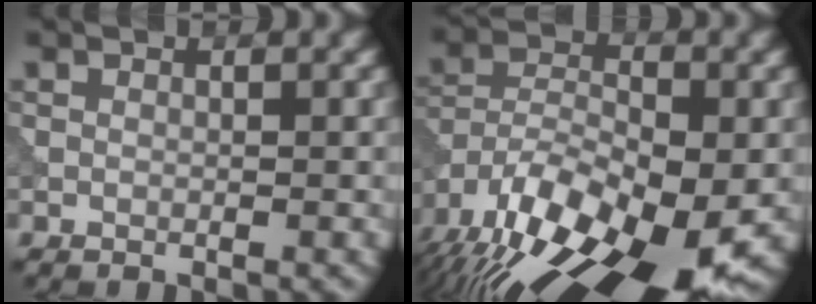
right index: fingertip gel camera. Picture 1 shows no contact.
{"total": 16.7, "force": [-10.3, 7.3, 10.9], "torque": [-0.196, -0.010, -0.164]}